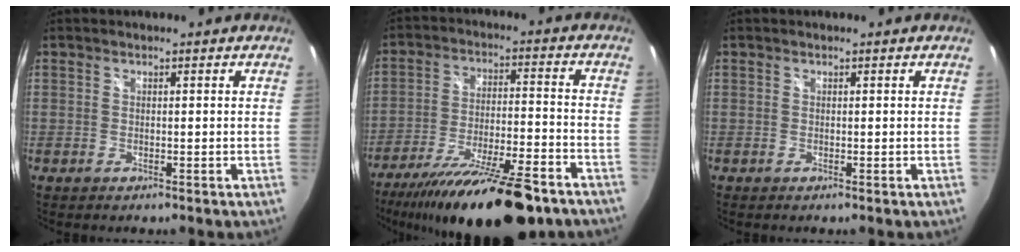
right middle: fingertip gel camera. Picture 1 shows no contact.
{"total": 22.6, "force": [-17.6, 4.2, 13.6], "torque": [-0.241, -0.049, -0.270]}
{"total": 0.0}